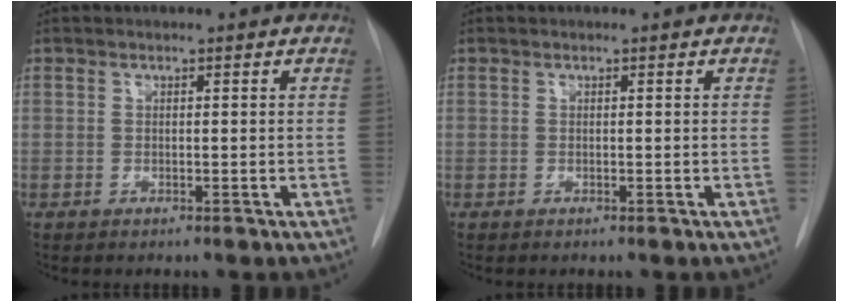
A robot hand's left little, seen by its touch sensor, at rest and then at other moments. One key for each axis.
{"total": 0.0}